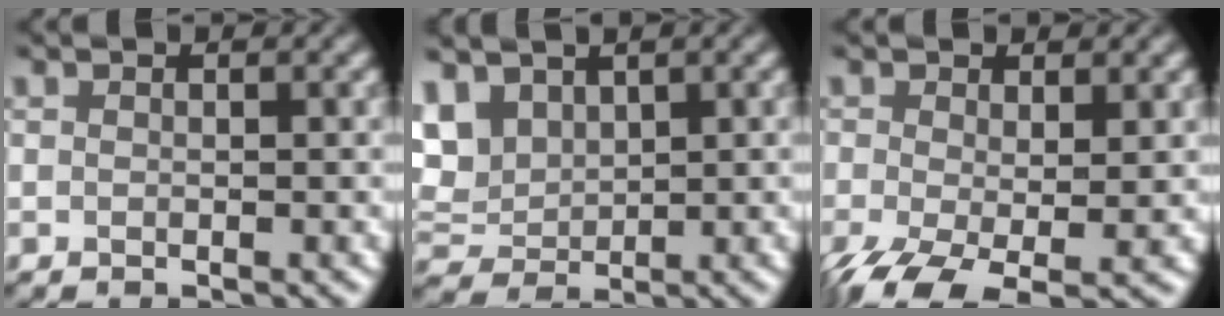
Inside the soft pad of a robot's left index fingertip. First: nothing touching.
{"total": 5.4, "force": [2.6, 3.5, 3.2], "torque": [-0.085, 0.012, 0.060]}
{"total": 5.8, "force": [-2.1, 2.6, 4.7], "torque": [-0.111, -0.019, -0.037]}